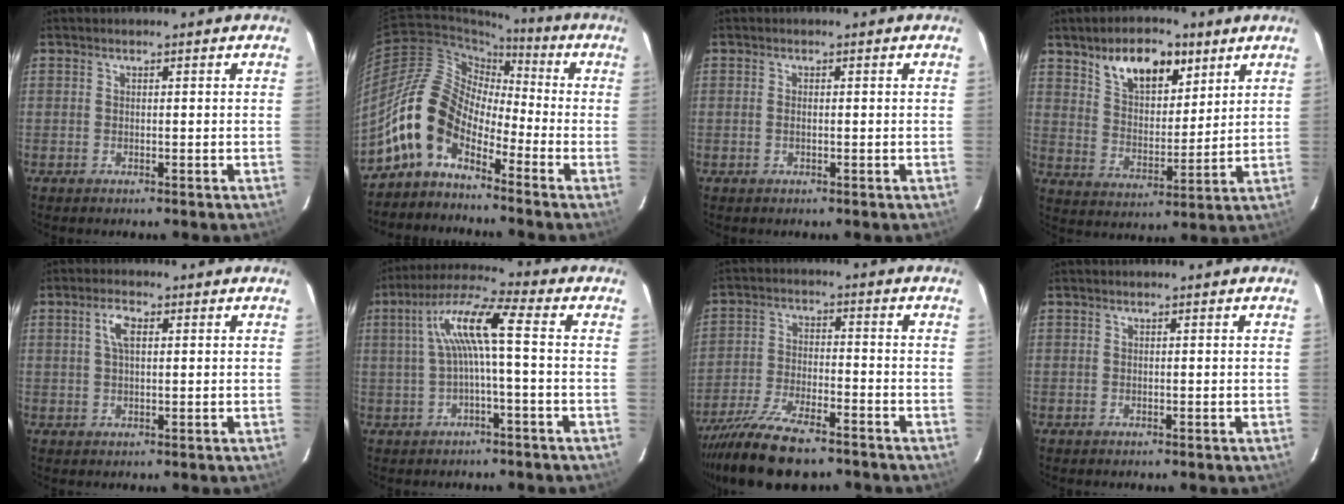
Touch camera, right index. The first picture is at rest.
{"total": 11.8, "force": [-6.5, 6.9, 7.0], "torque": [-0.126, 0.016, -0.140]}
{"total": 0.7, "force": [-0.1, 0.2, 0.7], "torque": [-0.015, -0.001, -0.004]}
{"total": 12.9, "force": [7.8, 6.6, 7.9], "torque": [-0.128, 0.015, 0.140]}
{"total": 3.5, "force": [1.1, 1.5, 2.9], "torque": [-0.059, 0.008, 0.020]}
{"total": 8.8, "force": [0.1, 0.6, 8.8], "torque": [-0.180, 0.020, 0.006]}
{"total": 14.4, "force": [-11.4, 4.1, 7.8], "torque": [-0.173, -0.034, -0.204]}
{"total": 0.0}